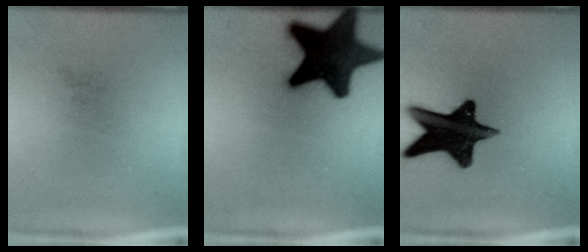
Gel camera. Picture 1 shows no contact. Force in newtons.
{"total": 17.6}
{"total": 15.8}